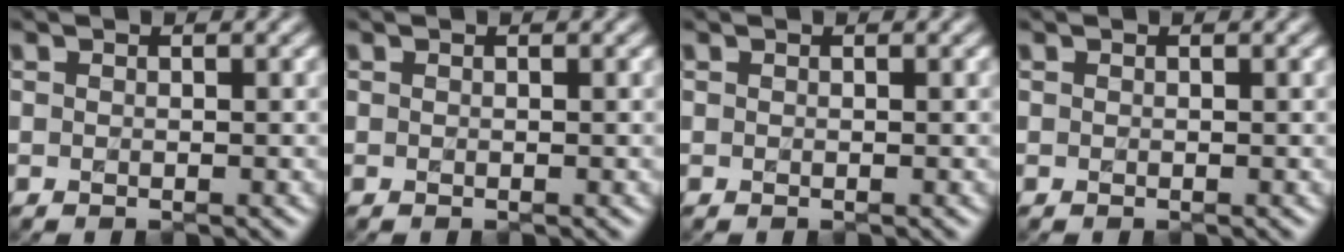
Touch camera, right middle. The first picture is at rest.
{"total": 0.0}
{"total": 0.0}
{"total": 0.0}